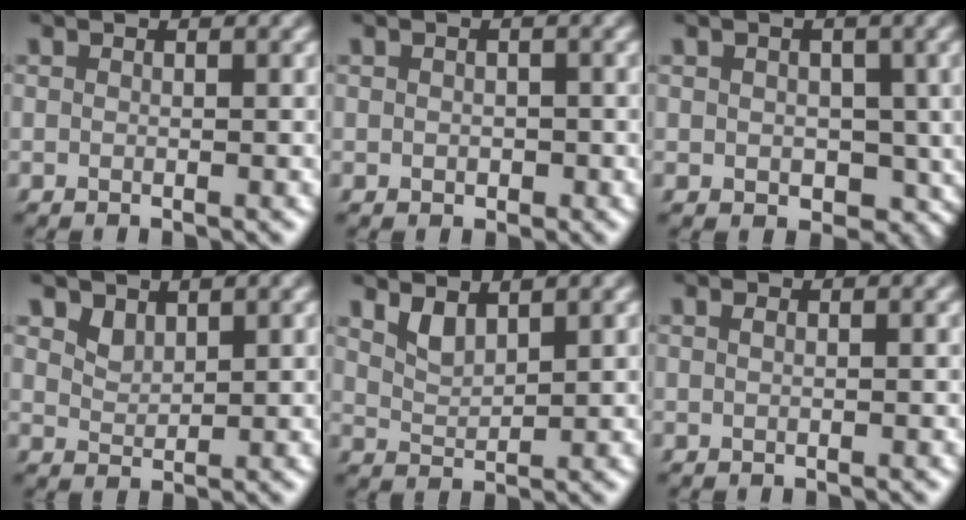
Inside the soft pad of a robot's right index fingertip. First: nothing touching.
{"total": 1.2, "force": [-0.3, 1.0, 0.4], "torque": [-0.010, -0.006, -0.002]}
{"total": 5.6, "force": [-3.7, 3.6, 2.1], "torque": [-0.017, -0.023, -0.044]}
{"total": 1.5, "force": [1.0, 0.9, 0.6], "torque": [-0.021, -0.009, 0.027]}
{"total": 2.0, "force": [1.4, 1.0, 1.1], "torque": [-0.030, -0.008, 0.030]}
{"total": 0.0}